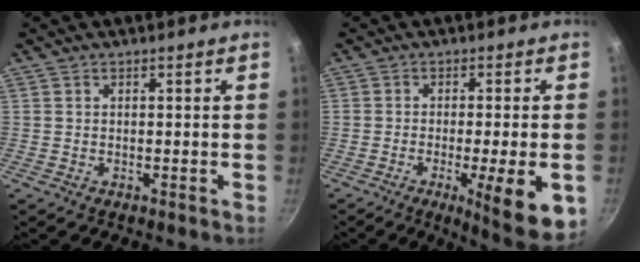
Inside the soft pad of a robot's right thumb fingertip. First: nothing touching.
{"total": 11.5, "force": [-3.6, 2.0, 10.7], "torque": [-0.145, 0.001, -0.047]}